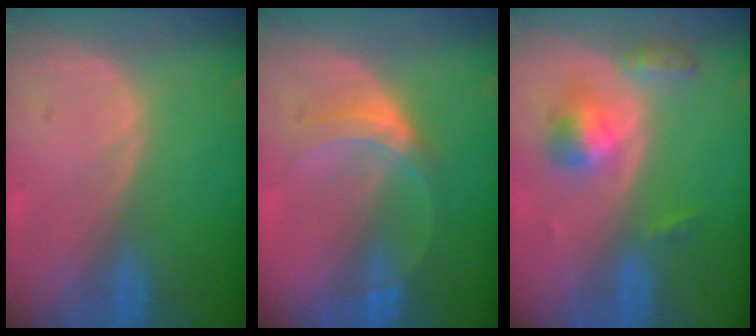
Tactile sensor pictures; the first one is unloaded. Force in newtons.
{"total": 5.1, "press": 4.8, "slide": 1.7}
{"total": 5.1, "press": 4.8, "slide": 1.7}